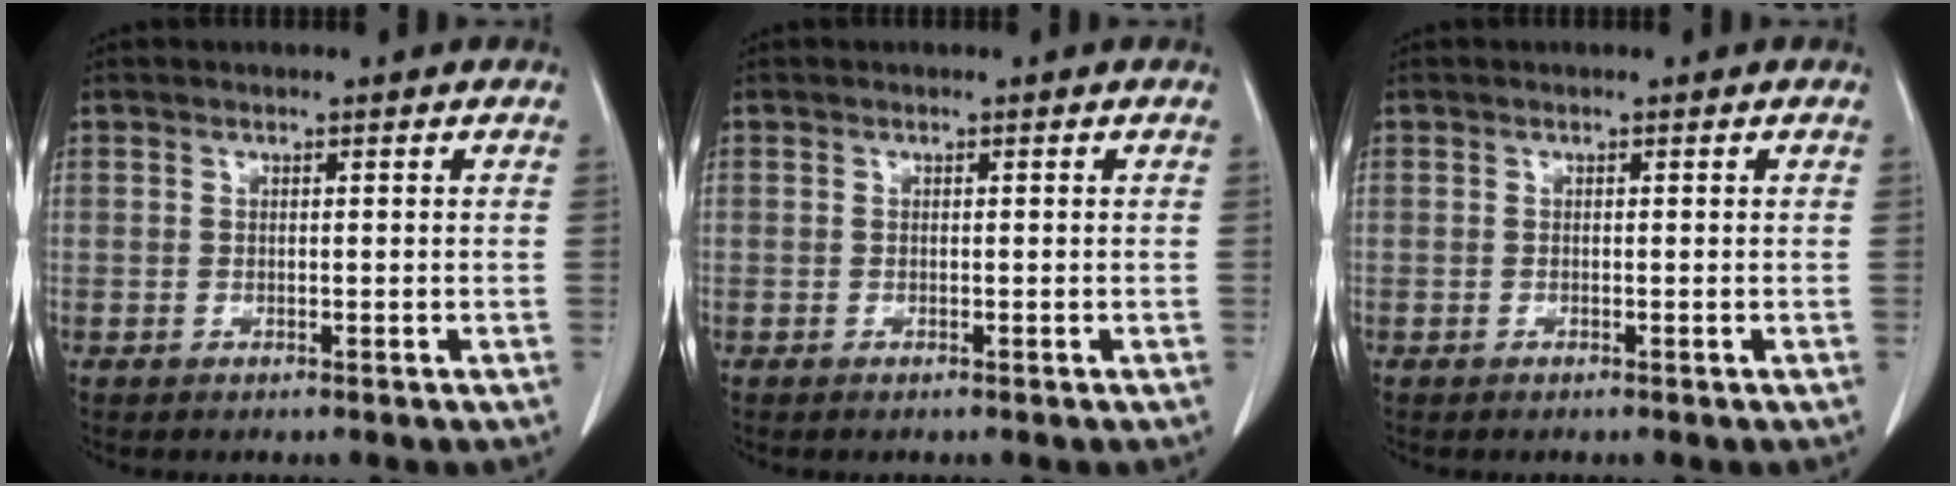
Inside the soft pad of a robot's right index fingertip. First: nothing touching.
{"total": 0.0}
{"total": 0.0}